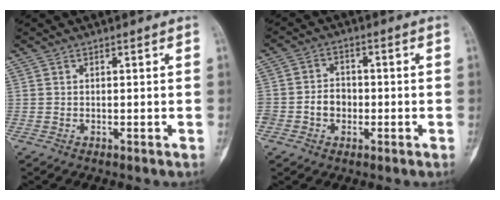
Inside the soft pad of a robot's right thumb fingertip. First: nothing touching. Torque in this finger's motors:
{"motor_torque": [-0.04, -0.23, 0.72, -0.26, 0.04]}